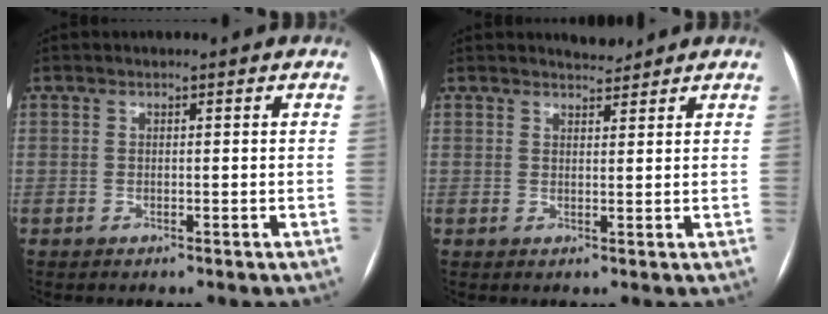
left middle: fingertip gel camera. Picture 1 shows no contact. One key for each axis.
{"total": 1.9, "fx": 1.9, "fy": 0.3, "fz": 0.1, "tx": -0.004, "ty": -0.002, "tz": 0.031}